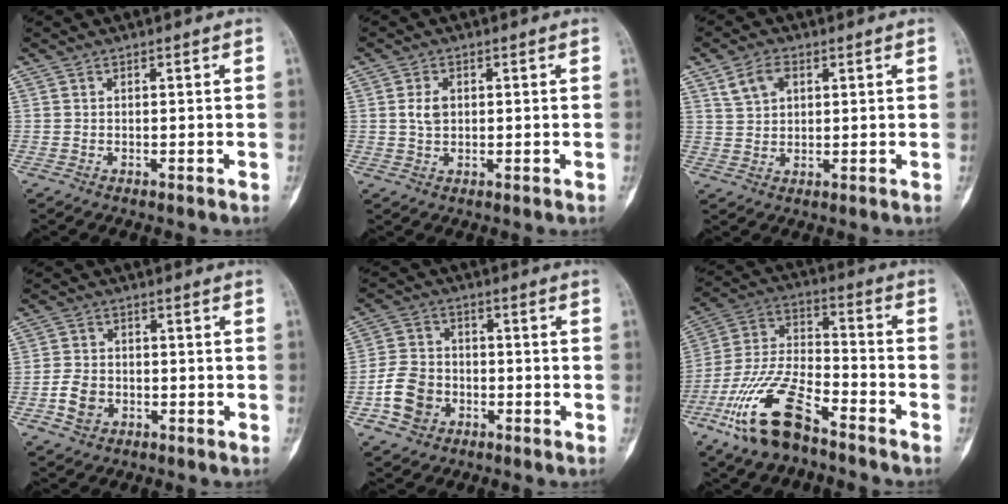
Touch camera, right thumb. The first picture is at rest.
{"total": 3.0, "force": [0.5, 2.0, 2.2], "torque": [-0.038, 0.001, 0.010]}
{"total": 5.4, "force": [2.5, 3.5, 3.2], "torque": [-0.050, 0.000, 0.051]}
{"total": 5.4, "force": [-1.8, 4.1, 2.9], "torque": [-0.049, 0.014, -0.032]}
{"total": 9.0, "force": [-3.3, 7.1, 4.4], "torque": [-0.069, 0.023, -0.060]}
{"total": 18.0, "force": [-10.8, 7.2, 12.5], "torque": [-0.255, 0.058, -0.205]}